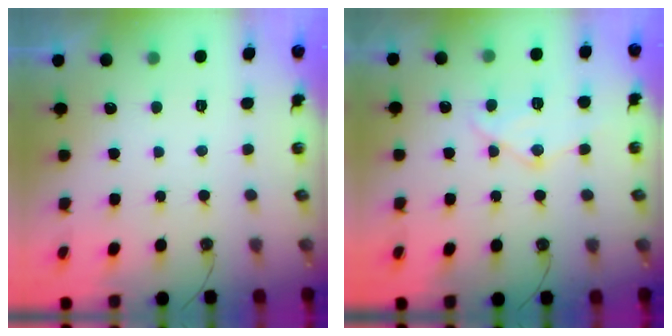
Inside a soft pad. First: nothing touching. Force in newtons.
{"total": 12.8, "press": 12.8, "slide": 1.4}